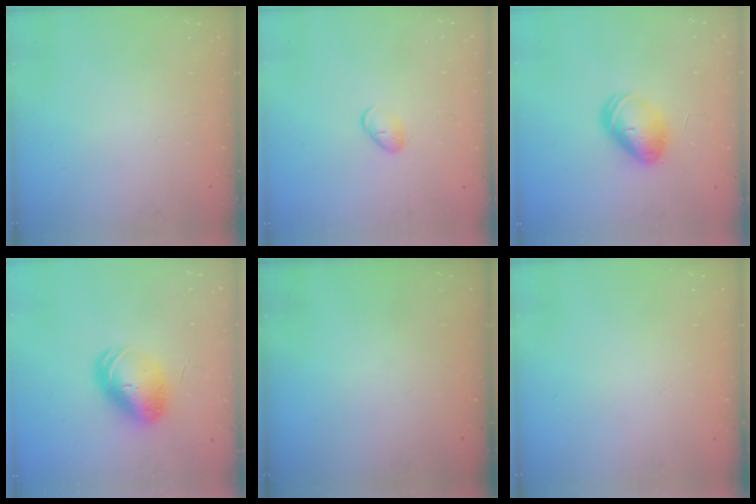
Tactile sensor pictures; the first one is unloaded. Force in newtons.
{"total": 5.2, "press": 5.2, "slide": 0.6}
{"total": 9.2, "press": 9.1, "slide": 1.5}
{"total": 10.9, "press": 10.7, "slide": 2.0}
{"total": 0.0}
{"total": 0.0}